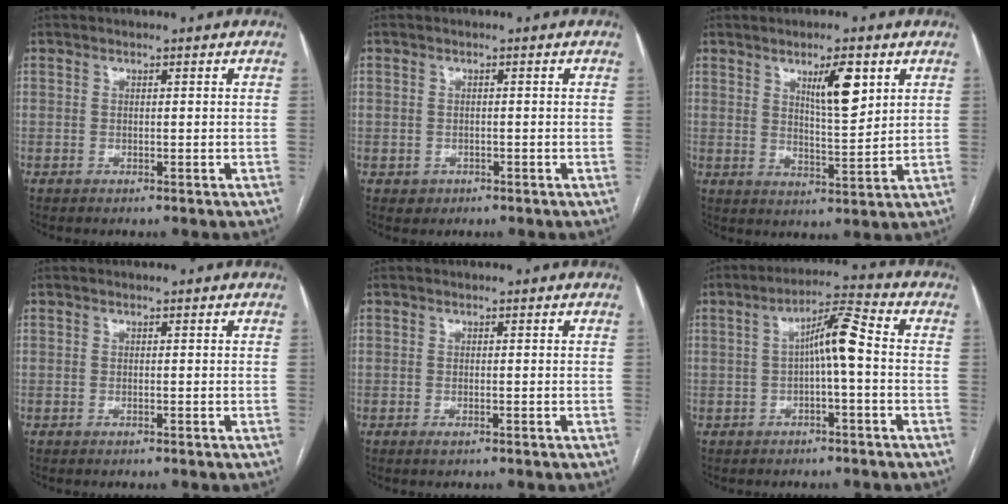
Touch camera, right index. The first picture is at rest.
{"total": 1.8, "force": [-0.6, 1.7, 0.1], "torque": [0.003, 0.007, -0.006]}
{"total": 7.1, "force": [3.4, 1.4, 6.1], "torque": [-0.103, -0.005, 0.058]}
{"total": 0.0}
{"total": 0.5, "force": [-0.3, 0.0, 0.4], "torque": [-0.007, -0.001, -0.006]}
{"total": 6.4, "force": [-0.3, 0.5, 6.4], "torque": [-0.105, 0.025, -0.006]}